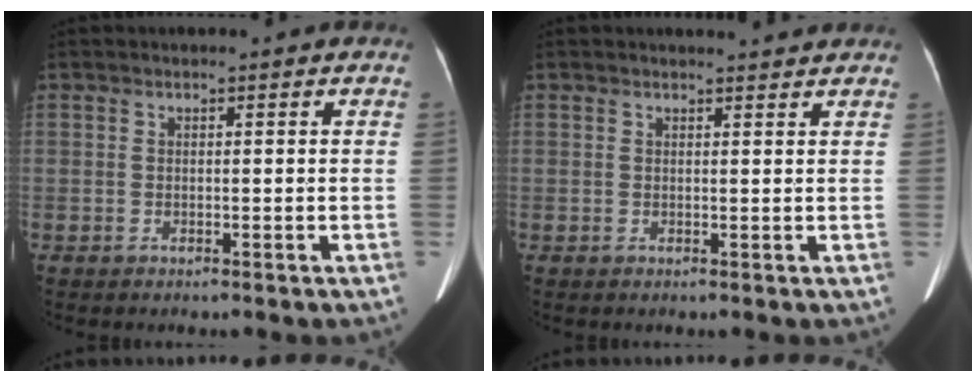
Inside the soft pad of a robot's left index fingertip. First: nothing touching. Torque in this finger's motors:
{"motor_torque": [0.00, -0.29, -0.04, 0.00]}